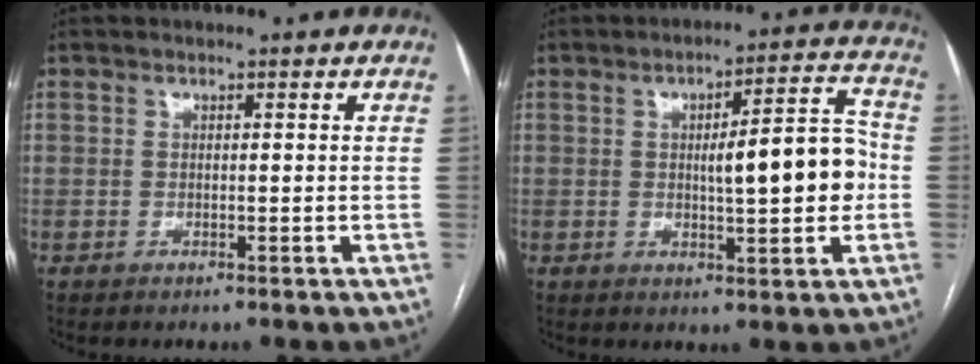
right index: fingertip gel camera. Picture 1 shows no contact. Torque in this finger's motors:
{"motor_torque": [0.43, -0.03, 0.29, 0.11]}